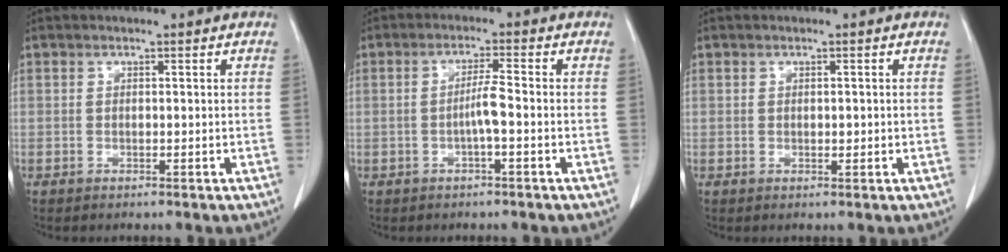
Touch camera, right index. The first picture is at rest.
{"total": 3.6, "force": [-0.9, 0.4, 3.5], "torque": [-0.069, 0.007, -0.014]}
{"total": 1.4, "force": [-0.1, 0.9, 1.1], "torque": [-0.022, 0.000, 0.002]}